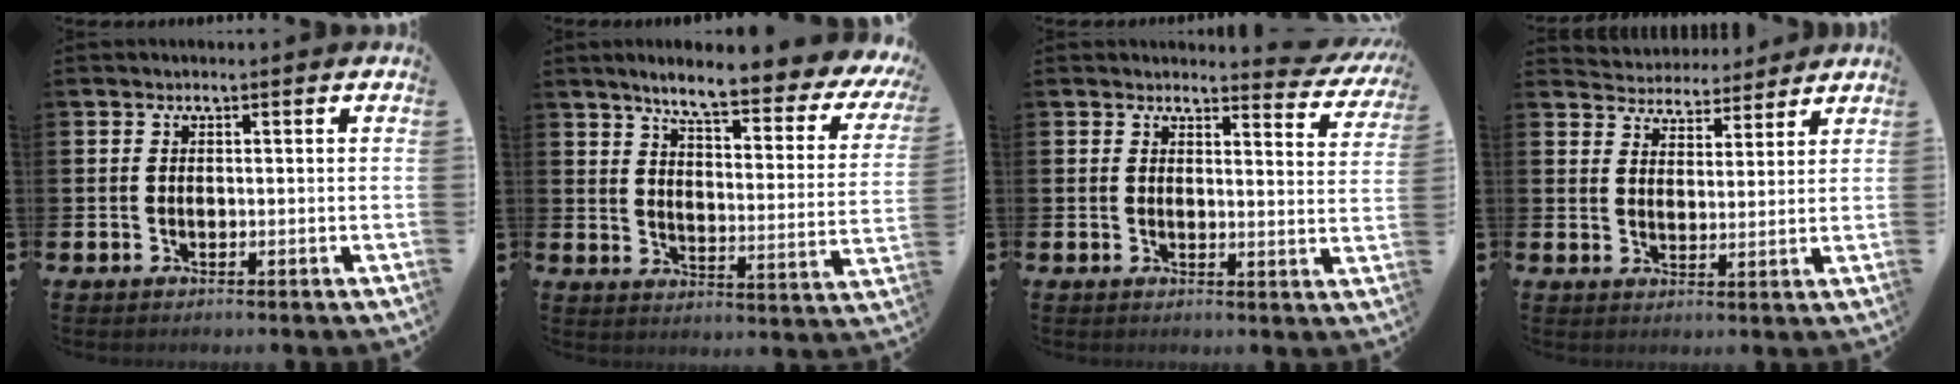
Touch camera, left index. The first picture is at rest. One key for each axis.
{"total": 7.3, "fx": 6.1, "fy": 0.8, "fz": 4.0, "tx": -0.087, "ty": -0.051, "tz": 0.094}
{"total": 3.0, "fx": 2.9, "fy": 0.5, "fz": 0.4, "tx": 0.000, "ty": -0.020, "tz": 0.047}
{"total": 4.5, "fx": 4.3, "fy": 1.3, "fz": -0.6, "tx": -0.002, "ty": -0.035, "tz": 0.075}